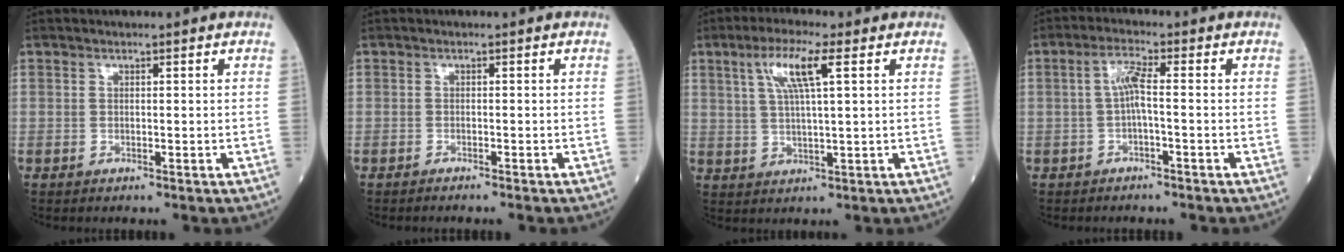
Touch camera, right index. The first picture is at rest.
{"total": 2.0, "force": [-1.8, -0.2, 0.9], "torque": [-0.012, 0.002, -0.019]}
{"total": 7.0, "force": [2.9, 0.4, 6.3], "torque": [-0.129, 0.011, 0.060]}
{"total": 3.4, "force": [-0.4, 0.2, 3.4], "torque": [-0.067, 0.010, -0.005]}